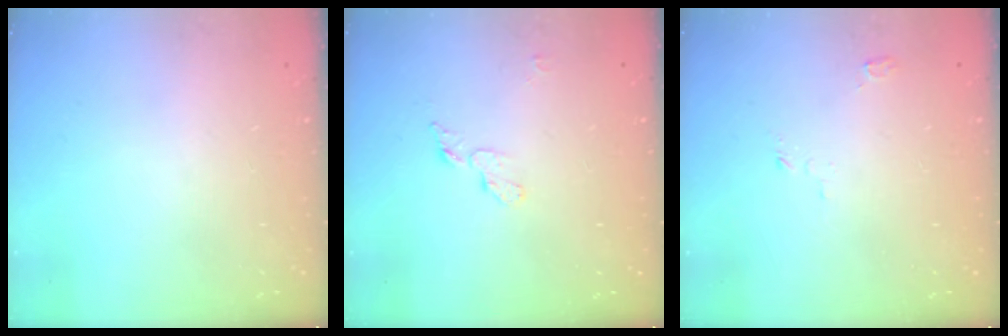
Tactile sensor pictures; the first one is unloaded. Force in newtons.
{"total": 4.8, "press": 4.7, "slide": 0.4}
{"total": 2.7, "press": 2.7, "slide": 0.3}